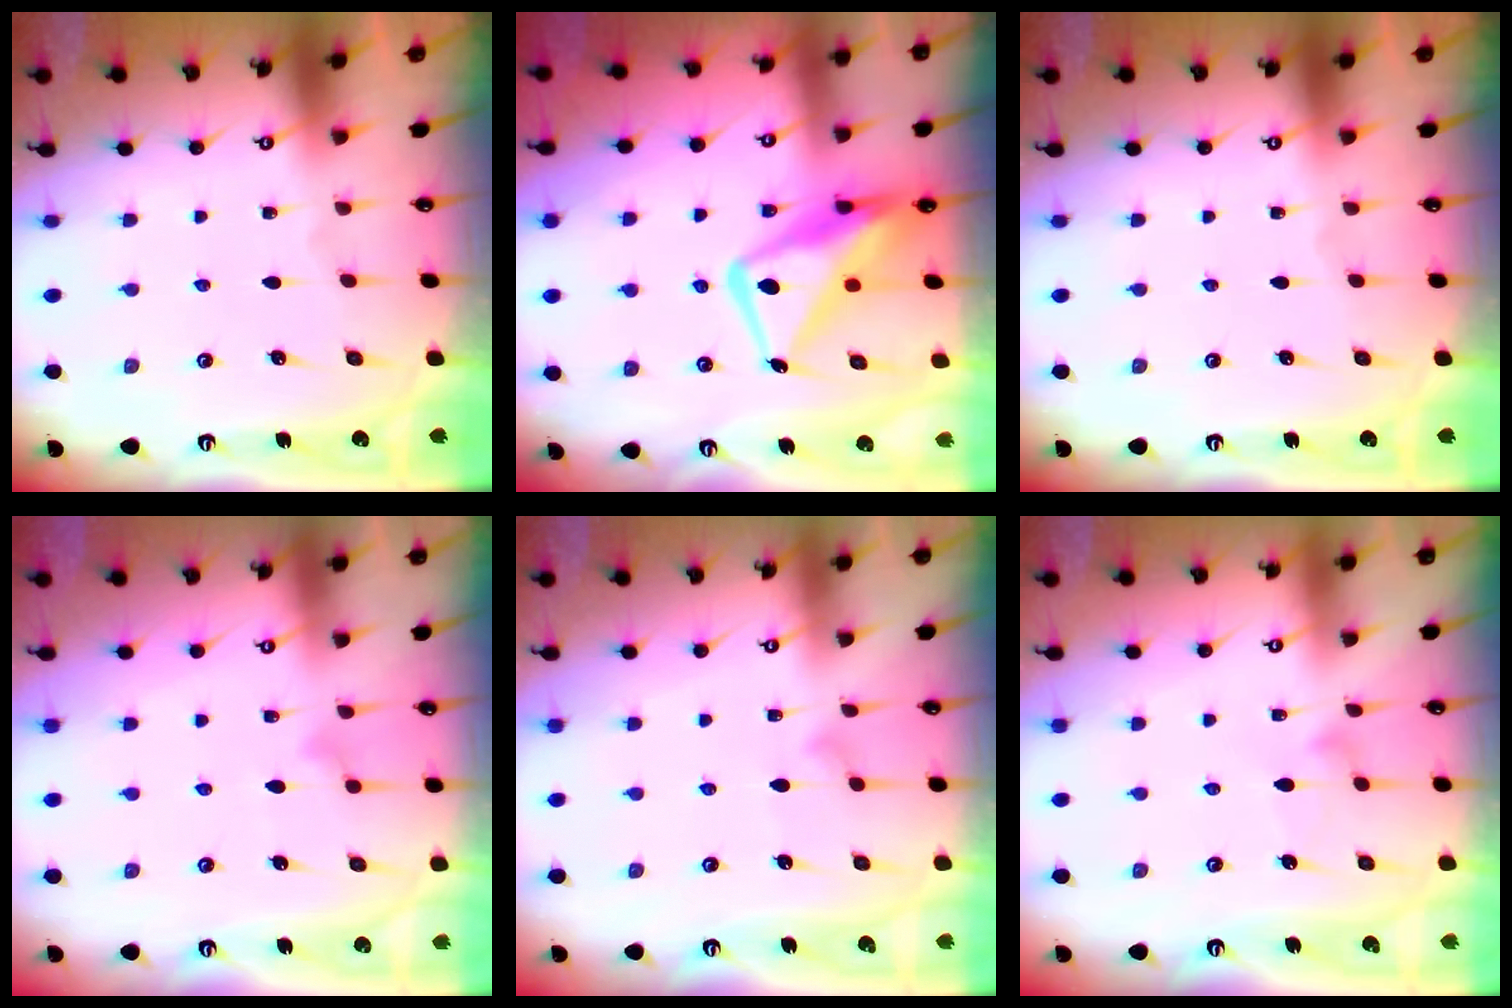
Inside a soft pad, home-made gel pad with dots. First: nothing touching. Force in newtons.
{"total": 15.2, "press": 15.1, "slide": 1.6}
{"total": 0.0}
{"total": 8.6, "press": 8.6, "slide": 0.3}
{"total": 5.8, "press": 5.8, "slide": 0.3}
{"total": 4.7, "press": 4.7, "slide": 0.3}